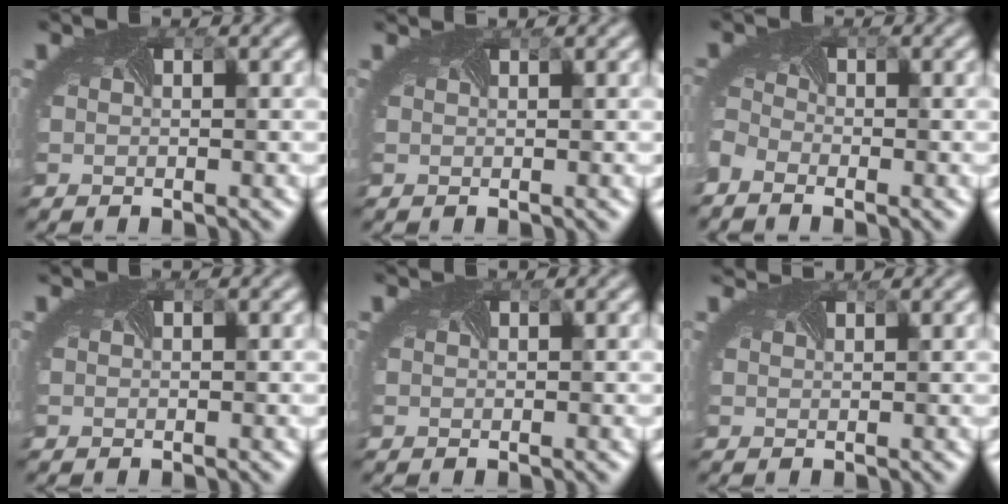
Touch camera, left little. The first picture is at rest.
{"total": 1.1, "force": [1.0, -0.3, 0.1], "torque": [-0.004, -0.003, 0.008]}
{"total": 3.9, "force": [-2.9, 2.0, 1.6], "torque": [-0.040, -0.021, -0.046]}
{"total": 0.7, "force": [0.7, -0.1, 0.3], "torque": [-0.006, -0.003, 0.005]}
{"total": 0.8, "force": [0.8, -0.2, 0.1], "torque": [-0.007, -0.003, 0.009]}
{"total": 2.0, "force": [1.9, -0.2, 0.3], "torque": [-0.009, 0.004, 0.021]}